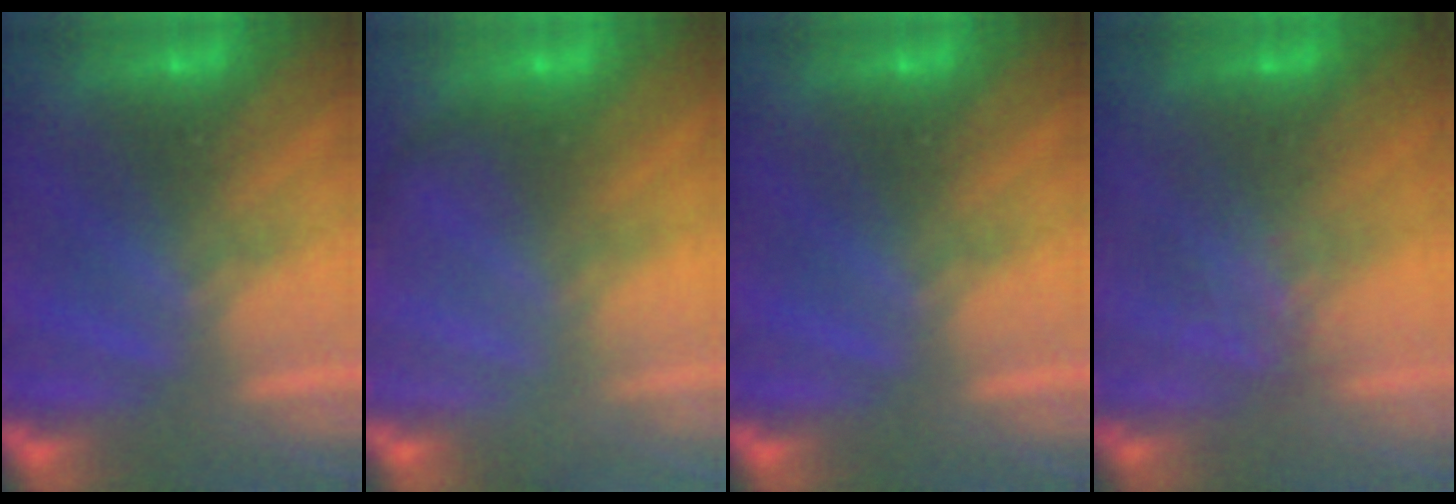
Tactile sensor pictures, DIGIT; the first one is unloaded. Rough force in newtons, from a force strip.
{"total": 1.8}
{"total": 0.0}
{"total": 1.2}